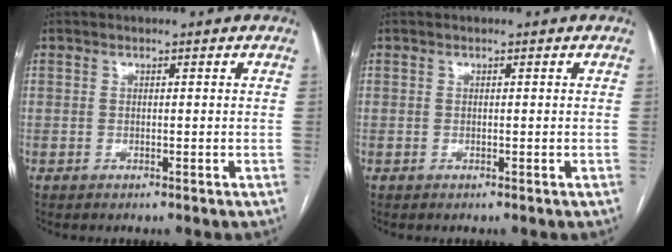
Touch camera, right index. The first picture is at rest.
{"total": 0.0}